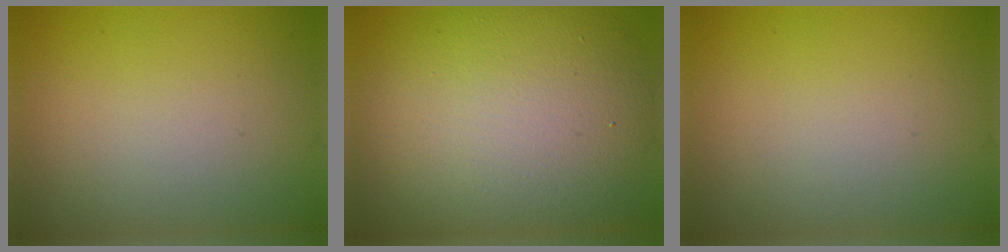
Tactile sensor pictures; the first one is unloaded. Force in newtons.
{"total": 13.6, "press": 13.6, "slide": 0.8}
{"total": 0.0}